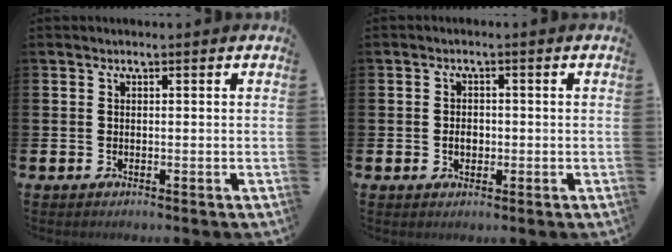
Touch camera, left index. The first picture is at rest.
{"total": 2.2, "force": [-0.3, 1.6, 1.5], "torque": [-0.020, 0.001, -0.010]}